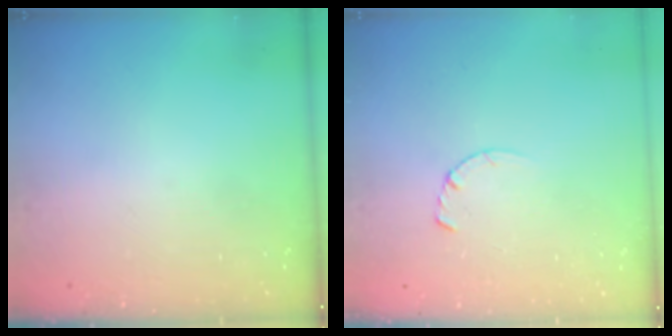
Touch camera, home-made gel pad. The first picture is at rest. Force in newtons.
{"total": 2.8, "press": 2.8, "slide": 0.4}